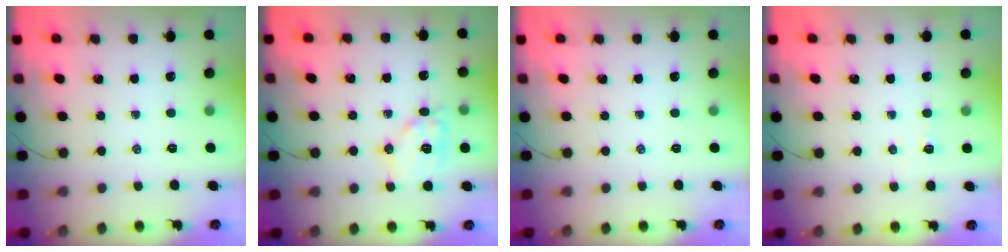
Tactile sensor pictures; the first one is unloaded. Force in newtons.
{"total": 10.9, "press": 10.9, "slide": 0.6}
{"total": 0.0}
{"total": 2.6, "press": 2.5, "slide": 0.8}